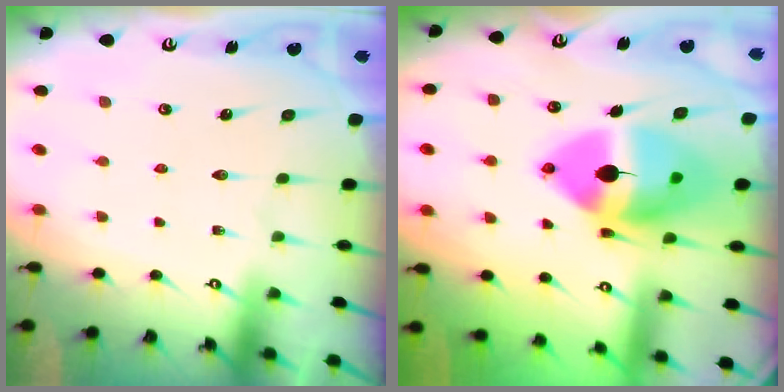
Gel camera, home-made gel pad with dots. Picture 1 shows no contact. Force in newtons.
{"total": 18.2, "press": 18.0, "slide": 2.7}